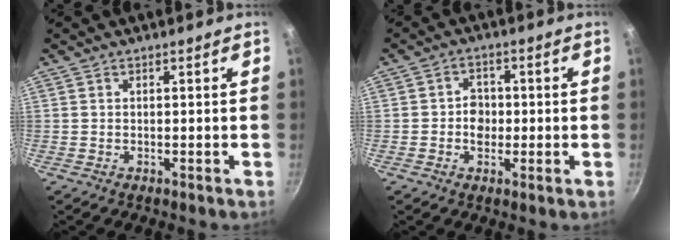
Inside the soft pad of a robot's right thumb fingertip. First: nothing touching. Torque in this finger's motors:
{"motor_torque": [0.22, 0.04, 0.41, -0.25, 0.03]}